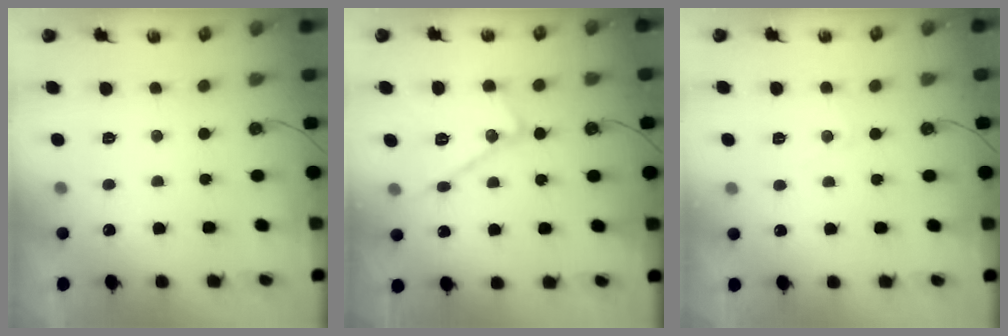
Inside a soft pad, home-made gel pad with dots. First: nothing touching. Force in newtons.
{"total": 14.4, "press": 14.4, "slide": 0.8}
{"total": 5.0, "press": 5.0, "slide": 0.7}